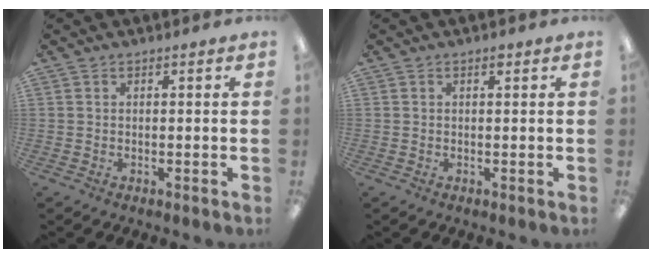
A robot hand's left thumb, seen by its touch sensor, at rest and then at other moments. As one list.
[{"total": 0.9, "force": [0.6, 0.2, 0.6], "torque": [-0.014, 0.001, 0.011]}]